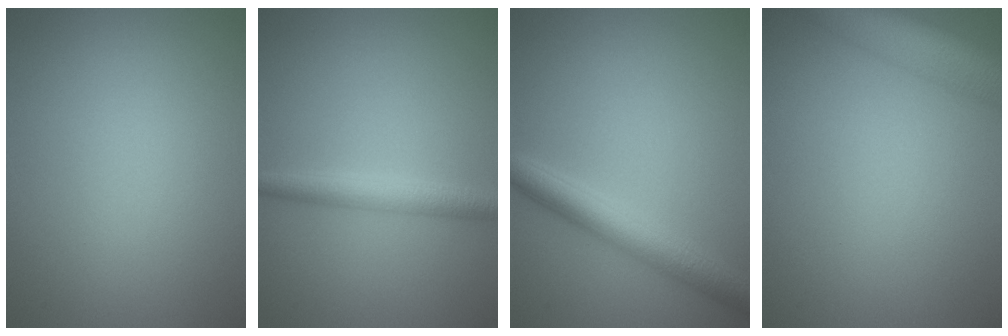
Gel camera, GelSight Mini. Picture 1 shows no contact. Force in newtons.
{"total": 2.7, "press": 2.7, "slide": 0.1}
{"total": 4.2, "press": 4.2, "slide": 0.1}
{"total": 6.7, "press": 6.7, "slide": 0.3}